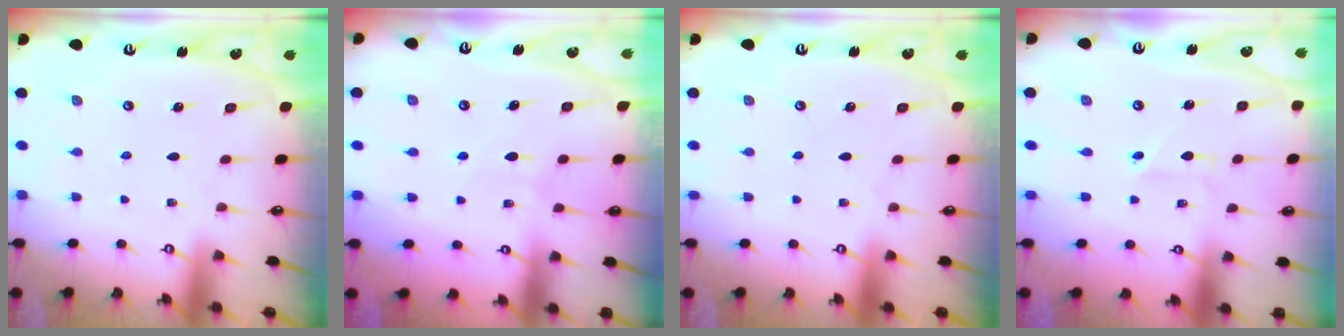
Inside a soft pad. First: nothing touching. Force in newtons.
{"total": 5.0, "press": 5.0, "slide": 0.7}
{"total": 0.0}
{"total": 1.6, "press": 1.4, "slide": 0.9}